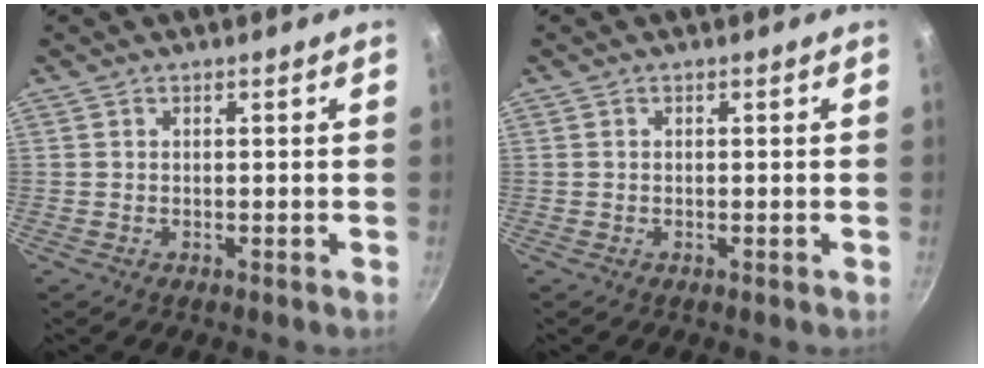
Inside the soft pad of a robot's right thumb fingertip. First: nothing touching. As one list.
[{"total": 0.0}]